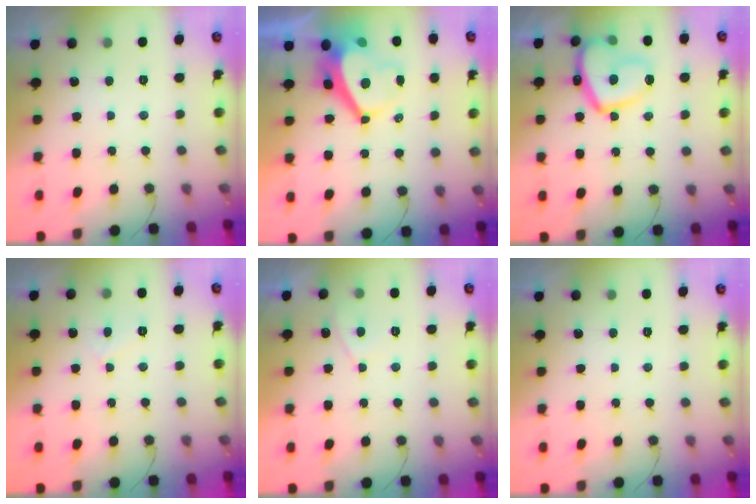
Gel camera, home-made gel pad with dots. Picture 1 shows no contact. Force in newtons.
{"total": 6.7, "press": 6.6, "slide": 0.9}
{"total": 15.0, "press": 14.9, "slide": 1.4}
{"total": 3.5, "press": 3.5, "slide": 0.5}
{"total": 2.4, "press": 2.4, "slide": 0.5}
{"total": 0.0}